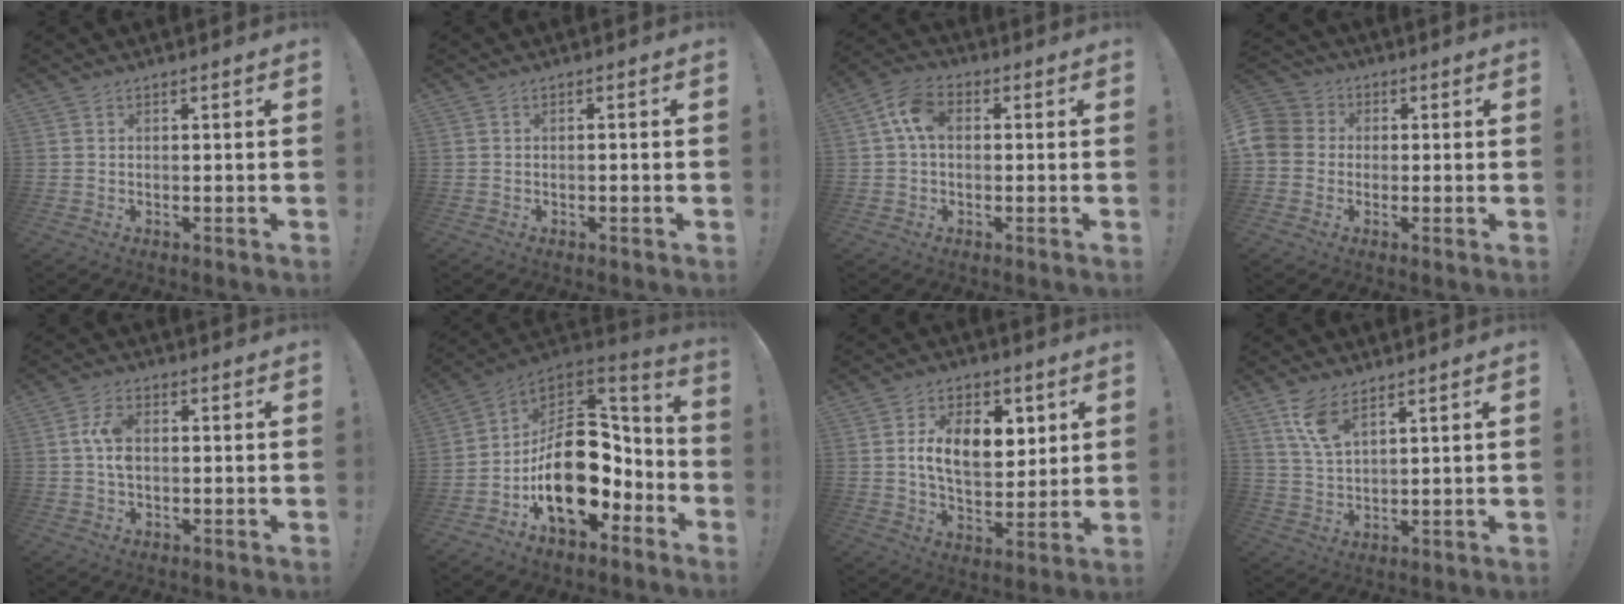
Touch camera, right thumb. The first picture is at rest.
{"total": 1.0, "force": [-0.6, 0.0, 0.8], "torque": [-0.015, 0.001, -0.010]}
{"total": 7.6, "force": [0.9, 4.8, 5.8], "torque": [-0.113, 0.009, 0.018]}
{"total": 6.4, "force": [-0.7, 6.0, 2.2], "torque": [-0.052, 0.017, -0.014]}
{"total": 6.2, "force": [0.5, 3.9, 4.9], "torque": [-0.098, 0.012, 0.012]}
{"total": 22.8, "force": [-3.1, 15.5, 16.5], "torque": [-0.242, 0.012, -0.031]}
{"total": 12.7, "force": [3.4, 8.0, 9.3], "torque": [-0.141, -0.003, 0.060]}
{"total": 8.0, "force": [5.3, 3.0, 5.3], "torque": [-0.097, -0.022, 0.099]}